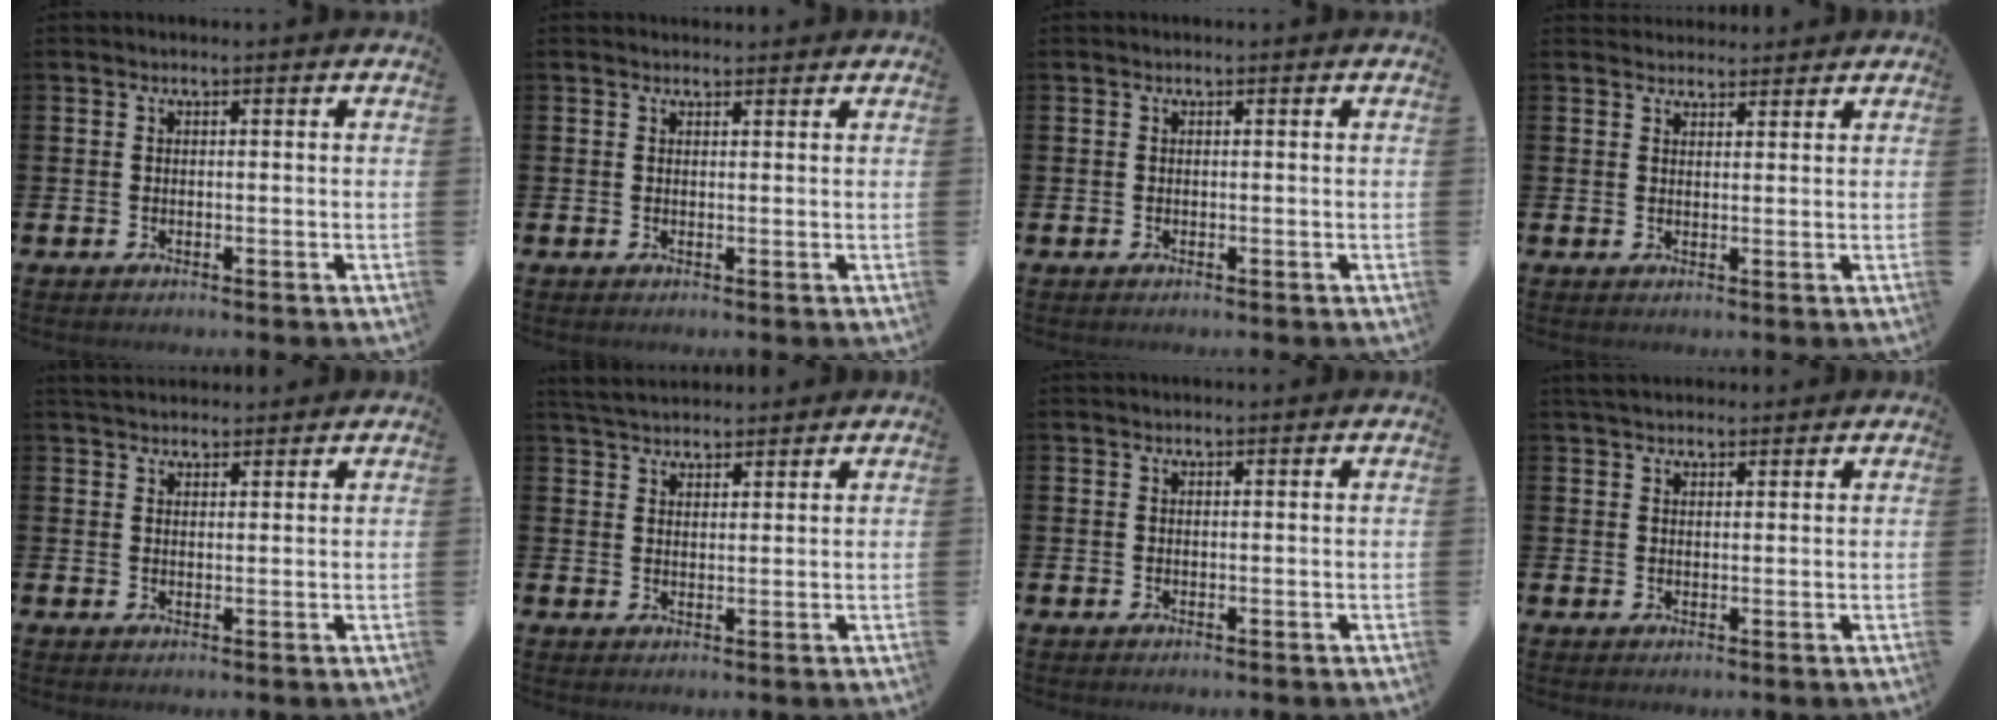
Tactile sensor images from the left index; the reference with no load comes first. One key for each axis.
{"total": 1.0, "fx": 0.9, "fy": 0.3, "fz": 0.1, "tx": 0.013, "ty": -0.003, "tz": 0.014}
{"total": 0.0}
{"total": 2.5, "fx": 2.4, "fy": 0.7, "fz": -0.2, "tx": 0.014, "ty": -0.013, "tz": 0.041}
{"total": 2.9, "fx": 2.8, "fy": 0.7, "fz": 0.2, "tx": 0.004, "ty": -0.015, "tz": 0.050}
{"total": 4.1, "fx": 4.0, "fy": 0.9, "fz": 0.5, "tx": -0.014, "ty": -0.017, "tz": 0.073}
{"total": 1.6, "fx": 1.6, "fy": 0.4, "fz": 0.0, "tx": 0.006, "ty": -0.004, "tz": 0.028}
{"total": 3.0, "fx": 2.7, "fy": 1.0, "fz": 0.7, "tx": -0.004, "ty": -0.009, "tz": 0.049}